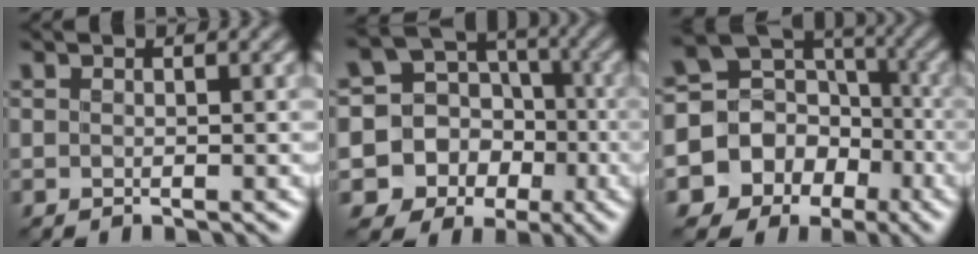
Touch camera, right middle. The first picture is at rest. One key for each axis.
{"total": 12.6, "fx": -5.0, "fy": 11.2, "fz": 2.9, "tx": -0.070, "ty": -0.026, "tz": -0.088}
{"total": 13.3, "fx": -5.2, "fy": 11.7, "fz": 3.4, "tx": -0.083, "ty": -0.019, "tz": -0.090}